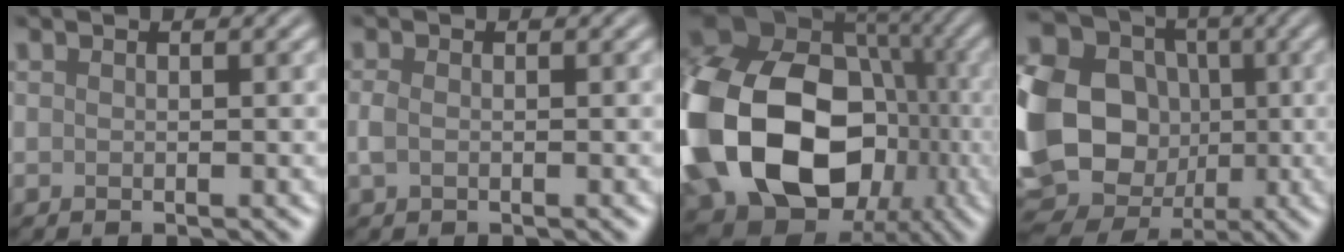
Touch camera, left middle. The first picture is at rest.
{"total": 1.1, "force": [-0.2, 0.8, 0.8], "torque": [-0.022, 0.000, -0.007]}
{"total": 21.7, "force": [-3.3, 16.8, 13.3], "torque": [-0.324, -0.029, -0.053]}
{"total": 20.6, "force": [-1.7, 17.9, 10.1], "torque": [-0.237, 0.015, -0.069]}